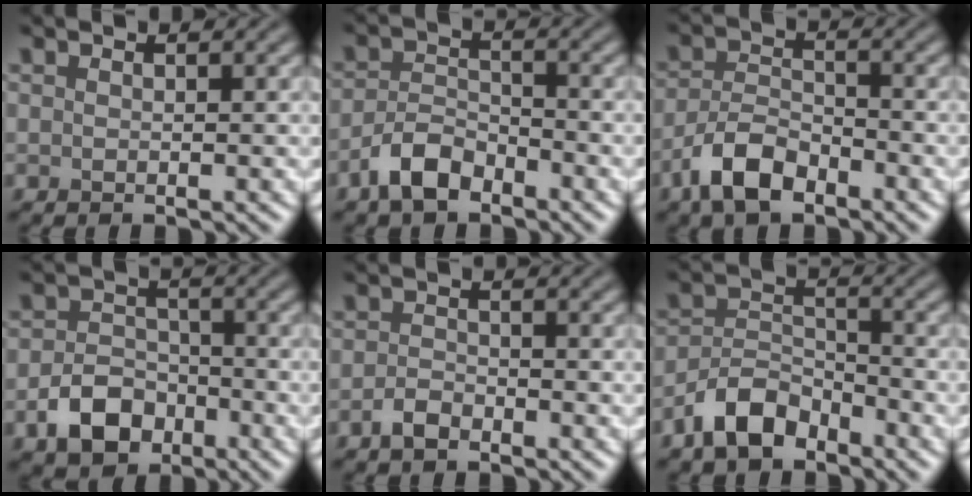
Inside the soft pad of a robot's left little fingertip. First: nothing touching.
{"total": 3.6, "force": [-2.7, 1.6, 1.8], "torque": [-0.036, 0.006, -0.059]}
{"total": 4.6, "force": [-3.2, 2.1, 2.7], "torque": [-0.049, 0.000, -0.068]}
{"total": 4.7, "force": [-2.5, 3.2, 2.3], "torque": [-0.038, -0.001, -0.048]}
{"total": 1.7, "force": [-1.4, 0.7, 0.7], "torque": [-0.013, 0.004, -0.031]}
{"total": 4.6, "force": [-3.5, 2.2, 2.1], "torque": [-0.034, 0.005, -0.076]}